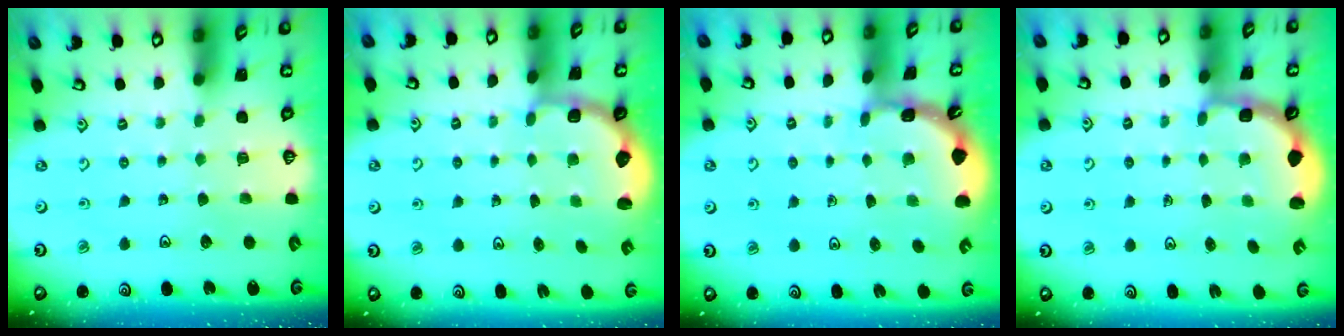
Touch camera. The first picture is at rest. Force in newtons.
{"total": 2.8, "press": 2.2, "slide": 1.8}
{"total": 1.9, "press": 1.9, "slide": 0.1}
{"total": 2.7, "press": 2.1, "slide": 1.7}